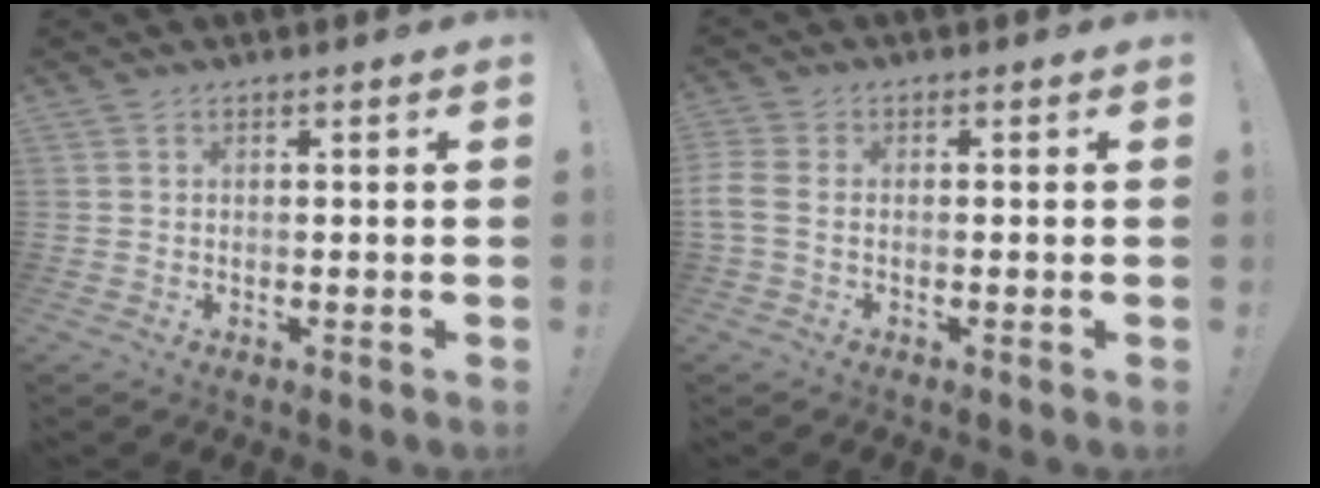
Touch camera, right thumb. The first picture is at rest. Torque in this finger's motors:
{"motor_torque": [-0.24, -0.23, -0.30, 0.07, 0.14]}